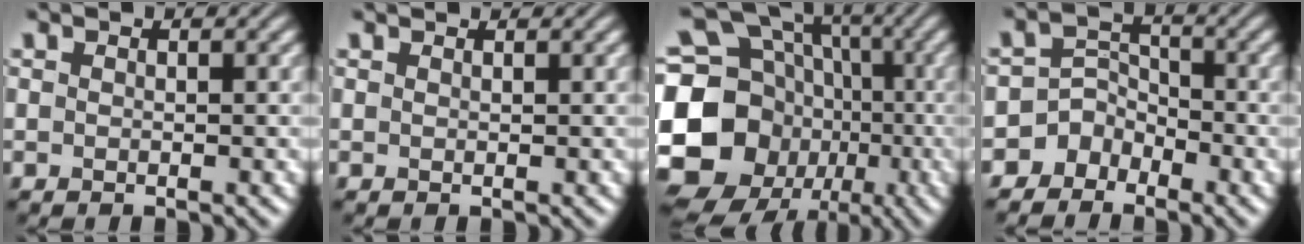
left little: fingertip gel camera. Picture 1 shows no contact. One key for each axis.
{"total": 1.1, "fx": 1.1, "fy": 0.1, "fz": 0.3, "tx": -0.010, "ty": -0.003, "tz": 0.007}
{"total": 20.1, "fx": -3.7, "fy": 17.6, "fz": 9.1, "tx": -0.197, "ty": 0.001, "tz": -0.091}
{"total": 3.2, "fx": -2.4, "fy": 2.2, "fz": 0.4, "tx": 0.015, "ty": 0.014, "tz": -0.055}